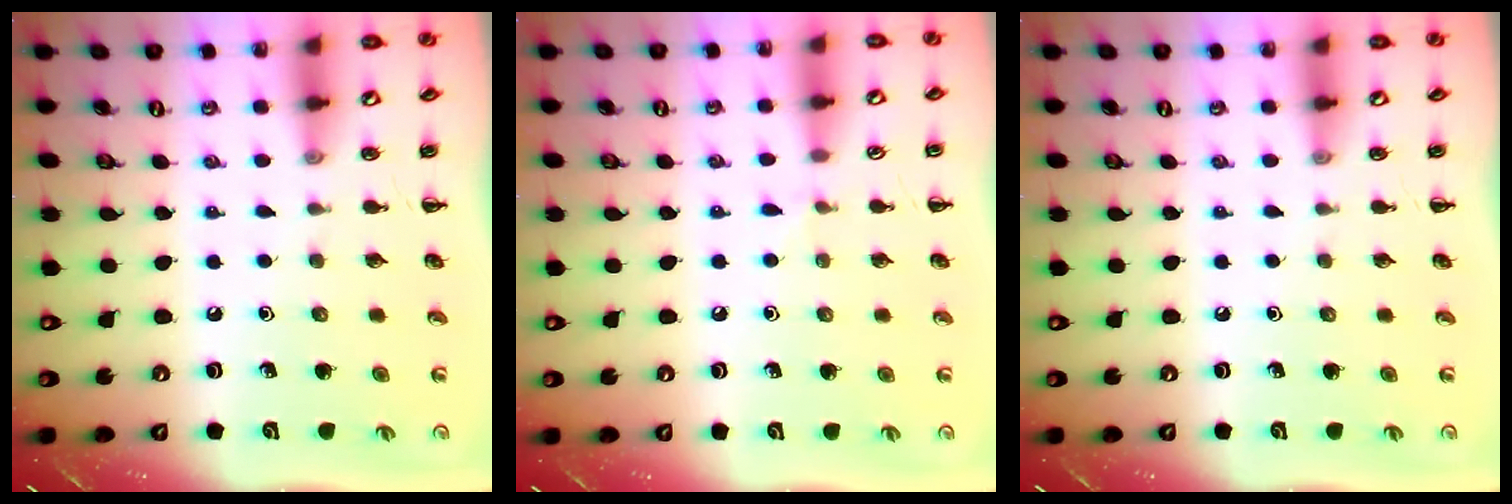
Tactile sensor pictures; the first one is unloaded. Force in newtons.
{"total": 2.8, "press": 2.5, "slide": 1.1}
{"total": 0.0}